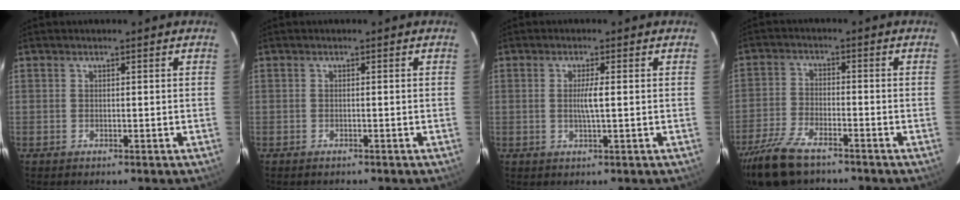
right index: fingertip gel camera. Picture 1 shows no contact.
{"total": 0.8, "force": [-0.7, 0.2, 0.3], "torque": [-0.009, -0.002, -0.008]}
{"total": 2.7, "force": [0.0, -0.2, 2.6], "torque": [-0.052, -0.002, -0.001]}
{"total": 9.7, "force": [-7.4, 3.1, 5.4], "torque": [-0.113, -0.021, -0.134]}